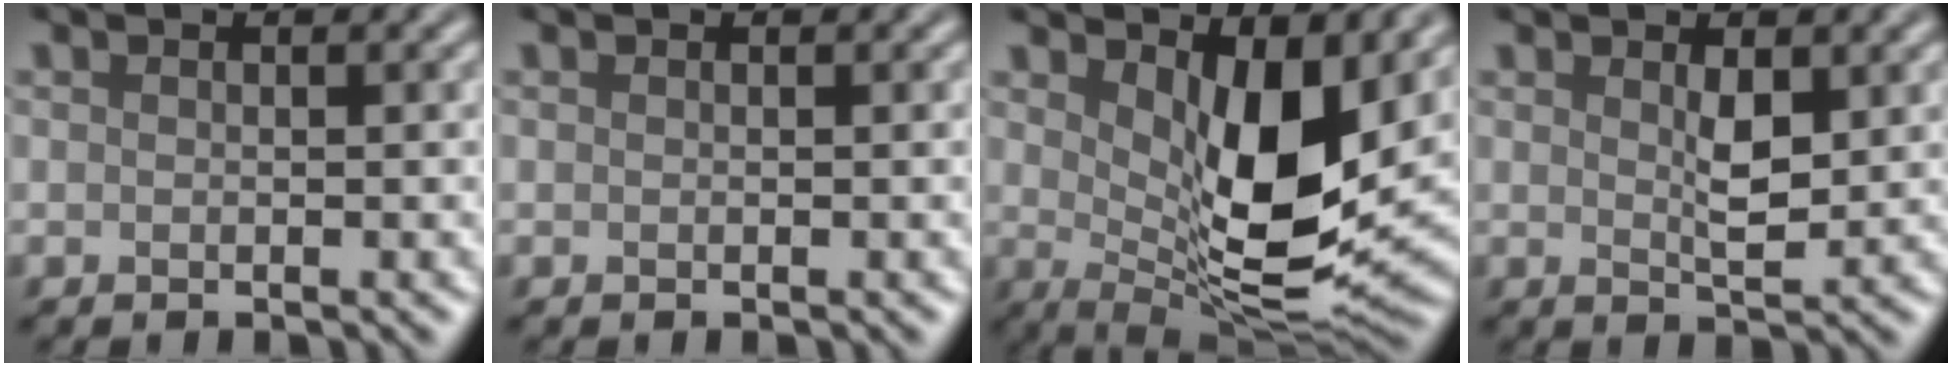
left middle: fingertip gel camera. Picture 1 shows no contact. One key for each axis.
{"total": 0.0}
{"total": 9.5, "fx": 2.3, "fy": 3.8, "fz": 8.4, "tx": -0.137, "ty": -0.024, "tz": 0.046}
{"total": 2.2, "fx": 0.9, "fy": 0.7, "fz": 1.9, "tx": -0.038, "ty": -0.006, "tz": 0.018}